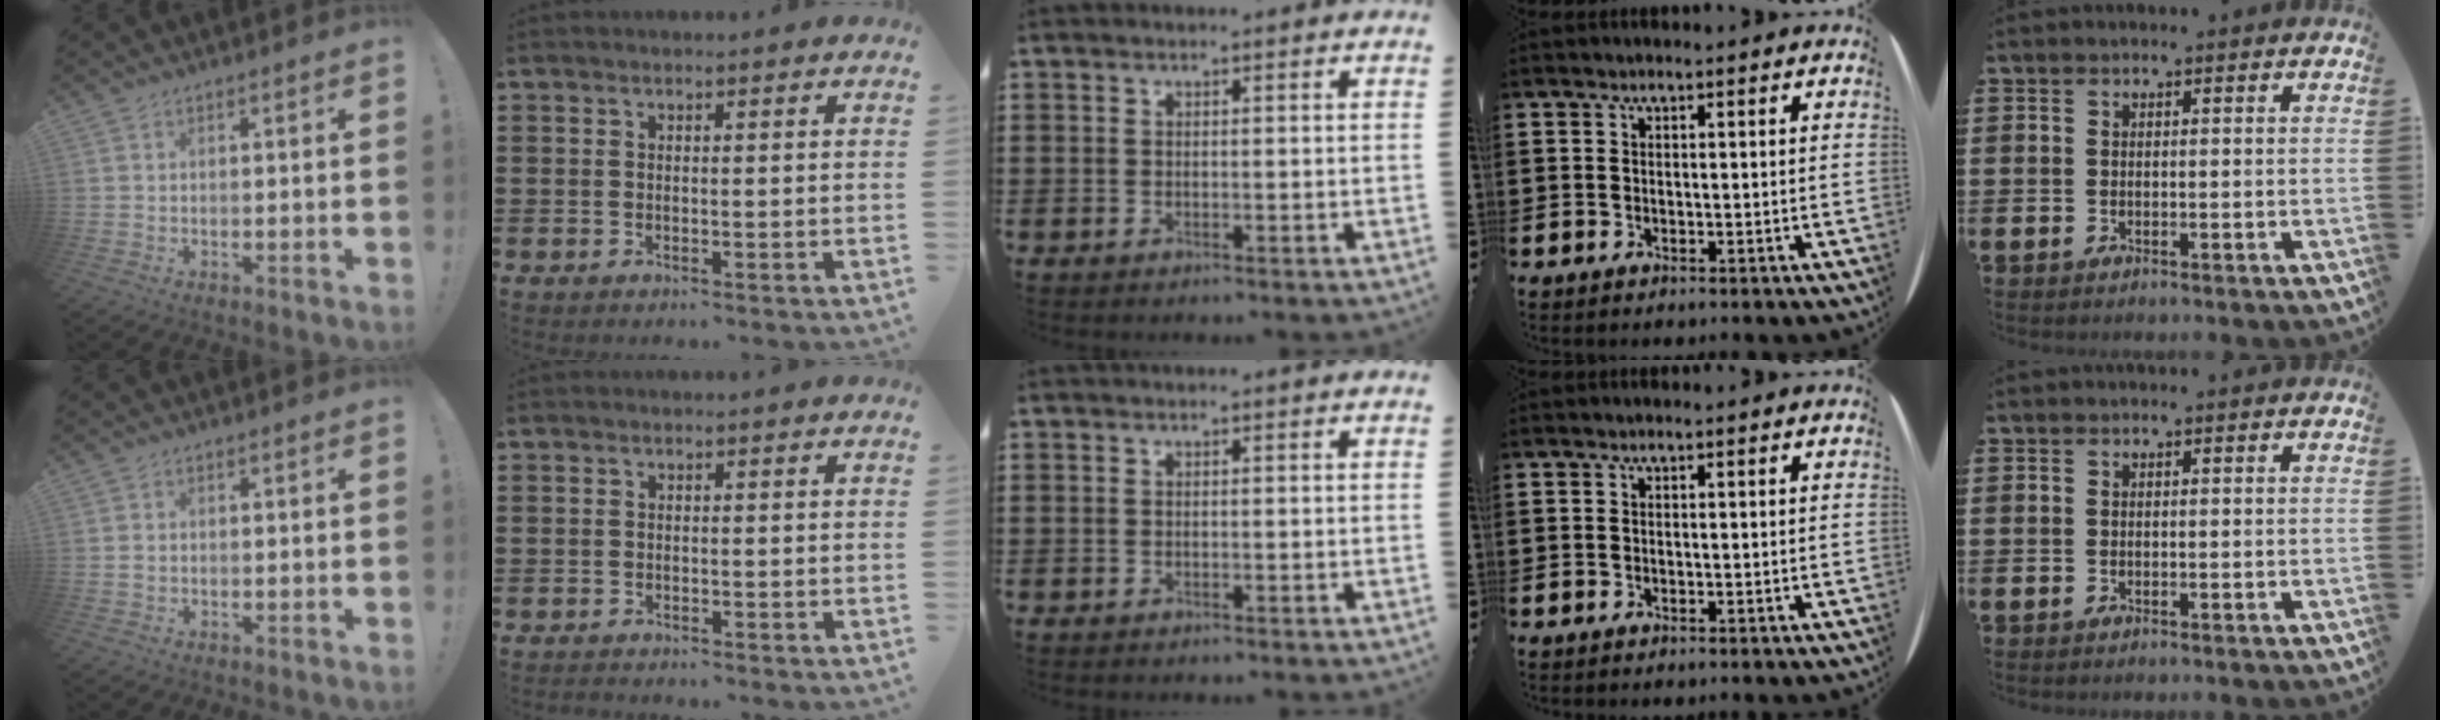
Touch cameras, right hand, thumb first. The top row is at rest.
{"thumb": {"total": 0.8, "force": [0.0, 0.7, 0.3], "torque": [-0.014, 0.007, 0.001]}, "index": {"total": 0.6, "force": [-0.6, 0.1, -0.1], "torque": [0.000, 0.000, -0.013]}}